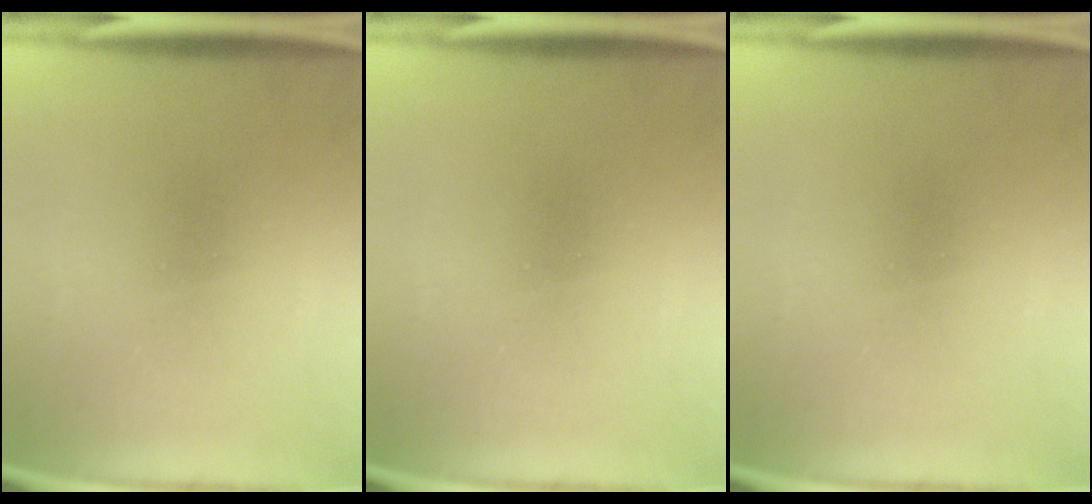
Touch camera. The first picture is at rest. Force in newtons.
{"total": 0.0}
{"total": 0.0}